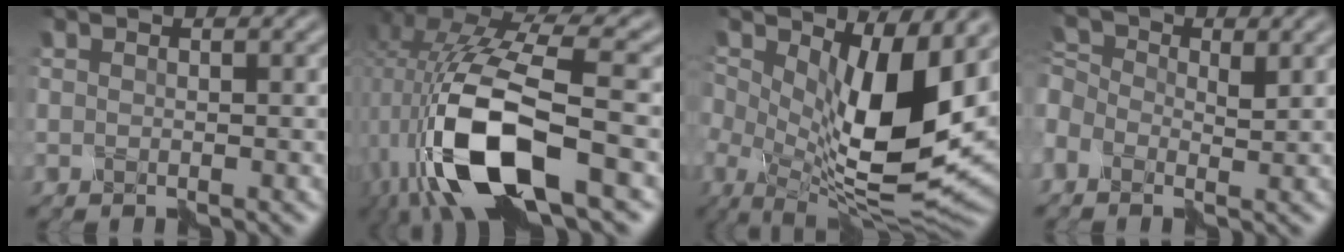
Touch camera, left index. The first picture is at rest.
{"total": 10.7, "force": [-3.0, 3.9, 9.5], "torque": [-0.200, -0.002, -0.058]}
{"total": 12.8, "force": [1.4, 6.2, 11.2], "torque": [-0.189, -0.022, 0.020]}
{"total": 5.6, "force": [-0.7, 3.8, 4.0], "torque": [-0.112, 0.014, -0.012]}